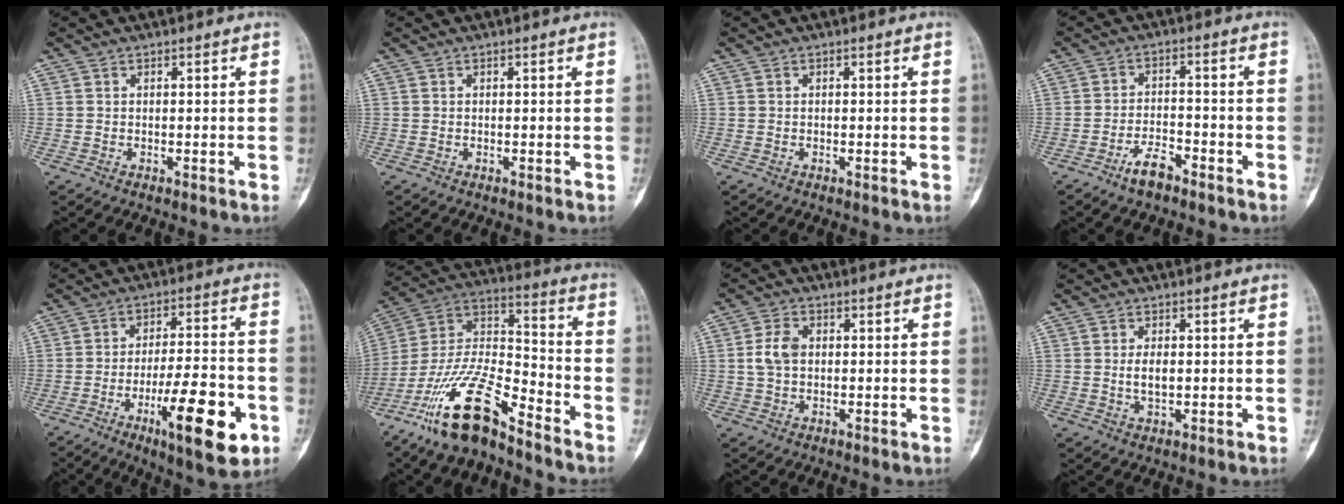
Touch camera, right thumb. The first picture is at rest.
{"total": 0.0}
{"total": 0.0}
{"total": 5.1, "force": [-3.7, 2.0, 3.0], "torque": [-0.053, 0.025, -0.066]}
{"total": 17.3, "force": [-6.8, 4.8, 15.1], "torque": [-0.228, 0.024, -0.098]}
{"total": 18.3, "force": [-12.7, 5.3, 12.0], "torque": [-0.231, 0.078, -0.238]}
{"total": 4.8, "force": [0.4, 3.3, 3.5], "torque": [-0.069, 0.008, 0.005]}
{"total": 3.6, "force": [0.2, 1.9, 3.0], "torque": [-0.053, -0.004, 0.007]}